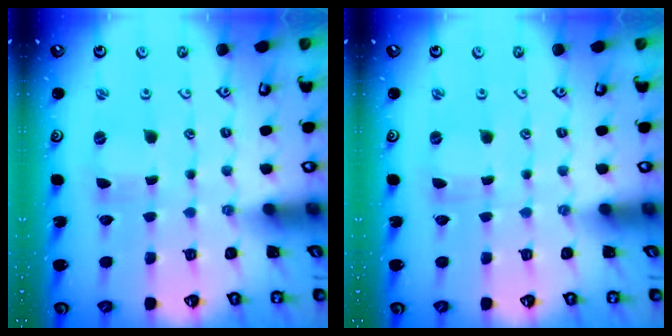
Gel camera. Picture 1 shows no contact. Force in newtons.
{"total": 0.0}